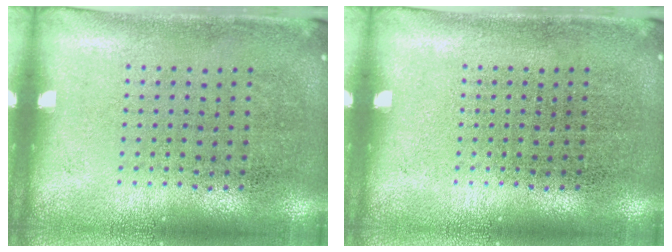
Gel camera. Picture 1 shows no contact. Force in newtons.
{"total": 0.0}